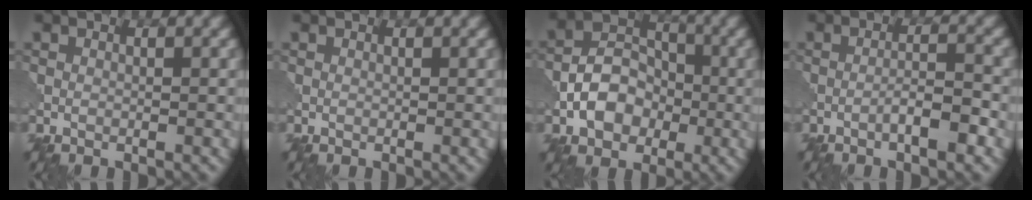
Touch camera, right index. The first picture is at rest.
{"total": 0.0}
{"total": 5.6, "force": [-1.7, 4.2, 3.4], "torque": [-0.051, 0.007, -0.034]}
{"total": 3.1, "force": [-1.6, 0.5, 2.6], "torque": [-0.043, 0.011, -0.030]}